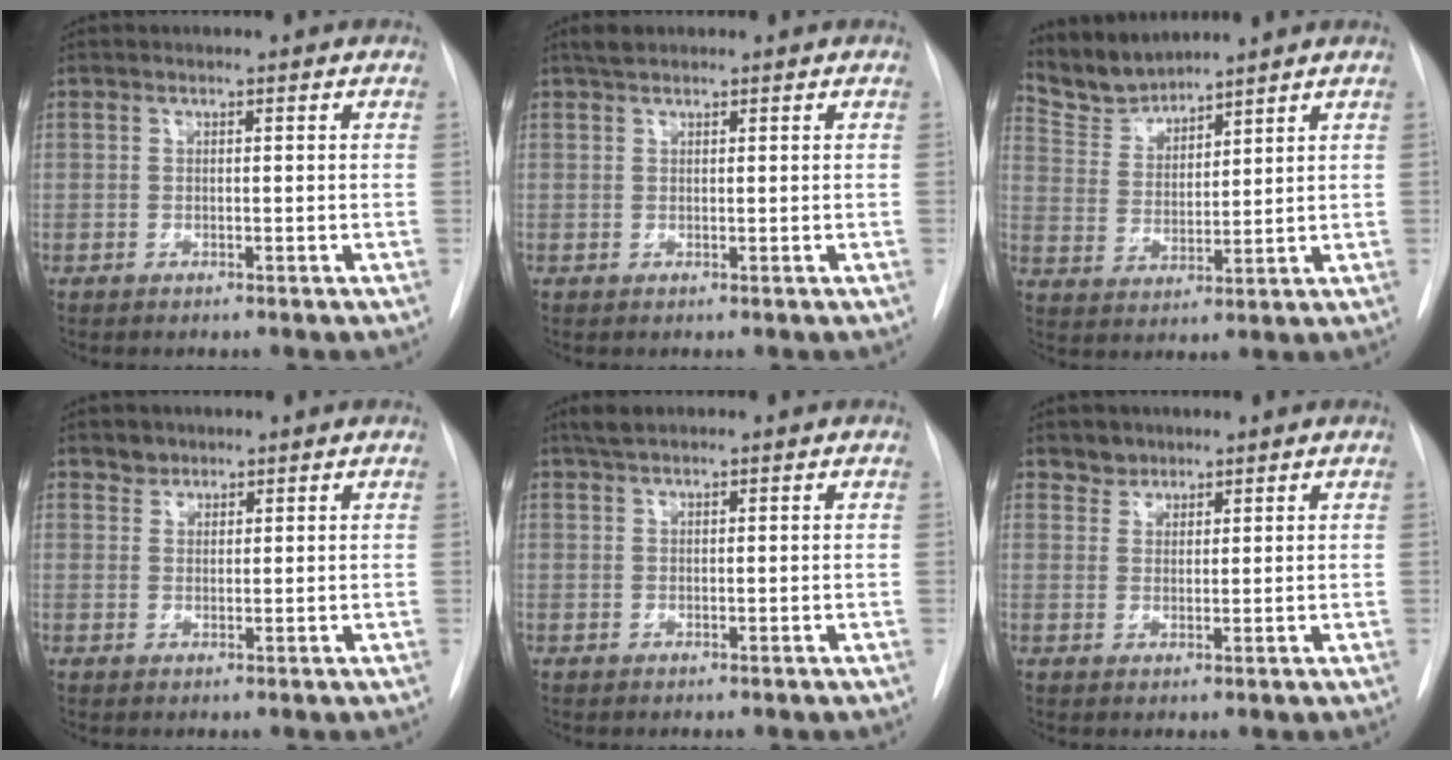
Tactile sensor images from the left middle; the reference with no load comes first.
{"total": 1.5, "force": [1.3, 0.5, 0.6], "torque": [-0.014, 0.011, 0.024]}
{"total": 6.6, "force": [6.5, 0.8, 0.2], "torque": [-0.016, 0.006, 0.143]}
{"total": 1.8, "force": [1.5, 1.1, -0.1], "torque": [0.006, 0.002, 0.021]}
{"total": 1.8, "force": [1.5, 0.3, 0.9], "torque": [-0.021, 0.012, 0.030]}
{"total": 2.4, "force": [1.9, 1.3, -0.2], "torque": [0.010, 0.004, 0.029]}